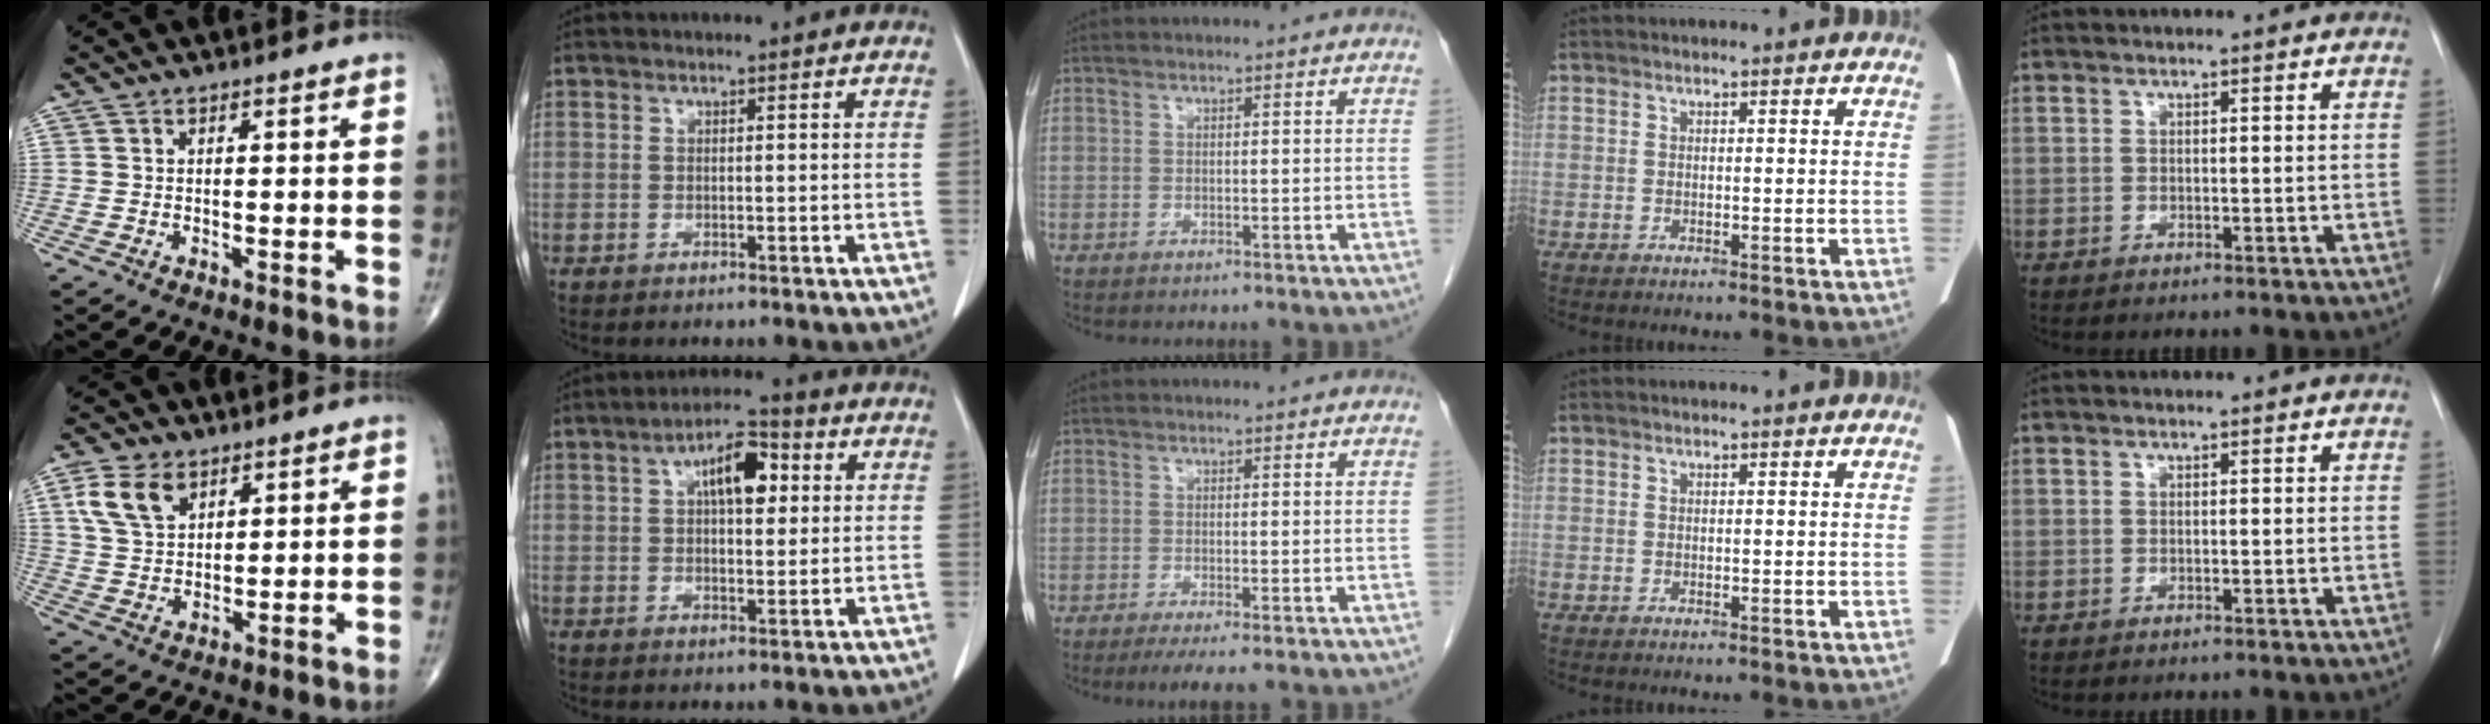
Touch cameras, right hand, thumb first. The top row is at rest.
{"thumb": {"total": 8.3, "force": [4.1, 5.3, 5.0], "torque": [-0.084, -0.009, 0.084]}, "index": {"total": 8.2, "force": [2.5, 3.3, 7.1], "torque": [-0.114, 0.021, 0.036]}, "middle": {"total": 3.3, "force": [-2.3, 0.0, 2.3], "torque": [-0.037, -0.011, -0.037]}}